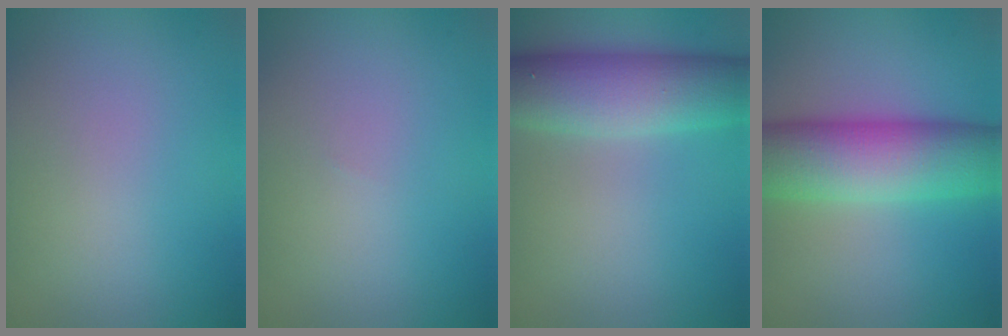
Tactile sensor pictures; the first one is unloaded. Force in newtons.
{"total": 0.0}
{"total": 8.2, "press": 8.2, "slide": 0.4}
{"total": 10.1, "press": 10.1, "slide": 0.4}